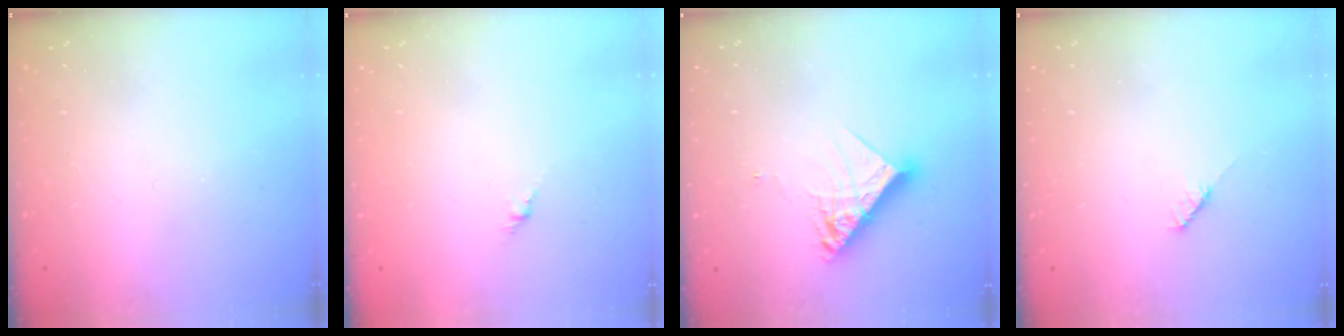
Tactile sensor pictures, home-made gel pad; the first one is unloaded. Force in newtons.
{"total": 1.6, "press": 1.5, "slide": 0.5}
{"total": 12.0, "press": 11.9, "slide": 0.2}
{"total": 3.0, "press": 3.0, "slide": 0.2}